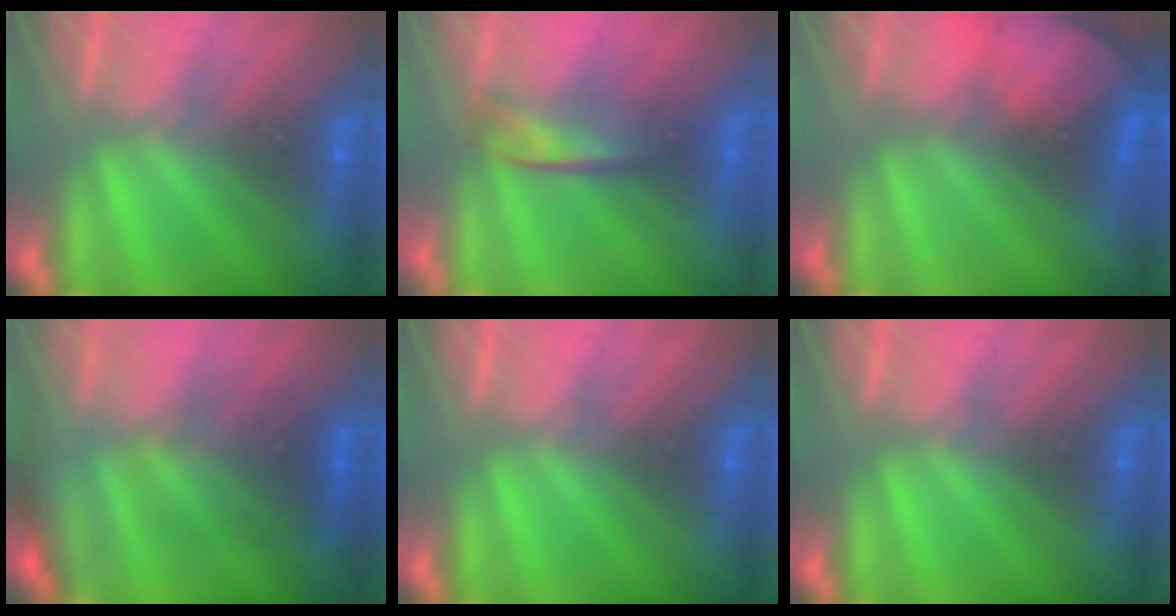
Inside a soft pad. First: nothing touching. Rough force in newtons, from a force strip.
{"total": 2.1}
{"total": 8.0}
{"total": 2.6}
{"total": 0.0}
{"total": 0.0}